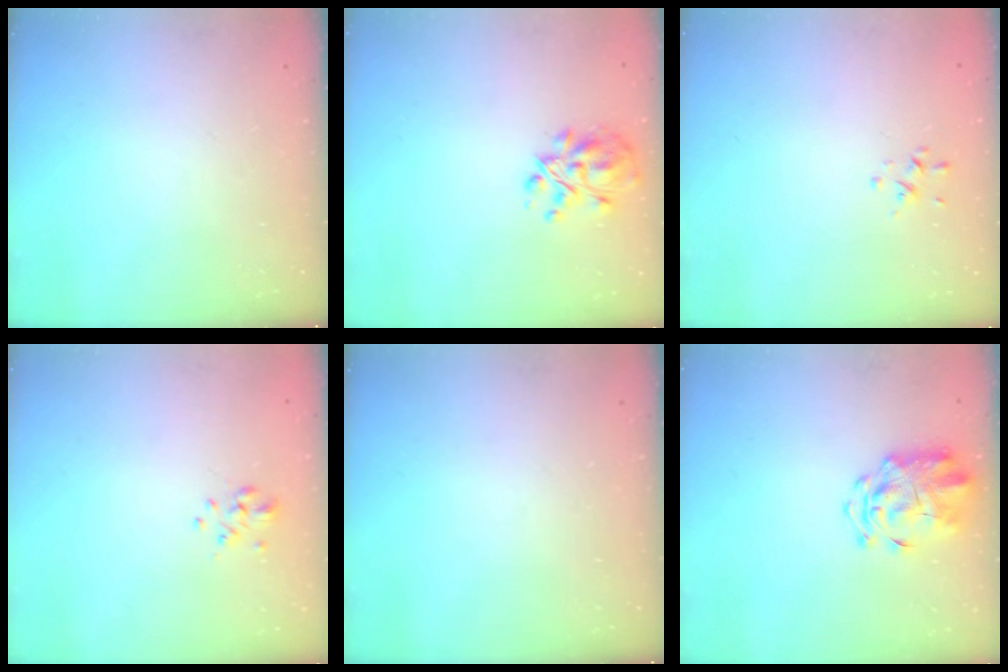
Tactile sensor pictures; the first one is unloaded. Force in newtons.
{"total": 8.6, "press": 8.1, "slide": 2.9}
{"total": 0.6, "press": 0.4, "slide": 0.5}
{"total": 1.9, "press": 1.7, "slide": 0.8}
{"total": 0.0}
{"total": 3.6, "press": 3.4, "slide": 1.3}